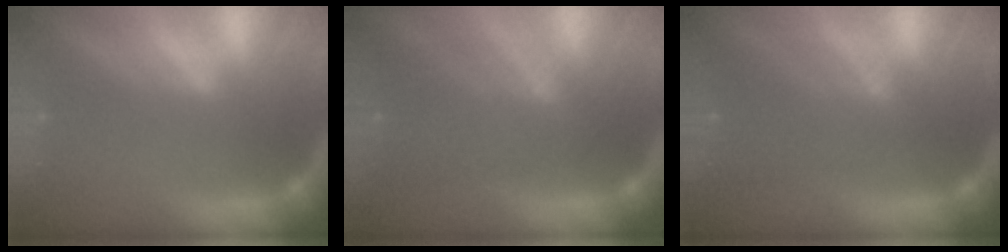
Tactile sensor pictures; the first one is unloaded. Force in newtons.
{"total": 7.1}
{"total": 5.5}